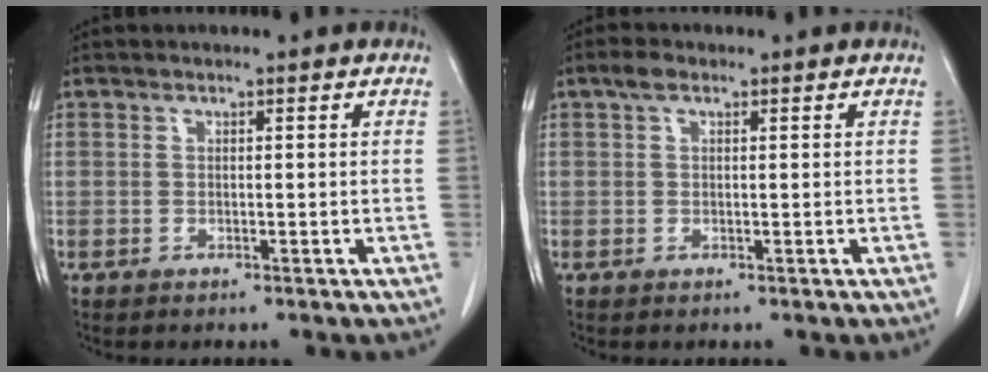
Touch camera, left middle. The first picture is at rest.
{"total": 1.7, "force": [0.9, 0.9, 1.1], "torque": [-0.024, 0.014, 0.017]}